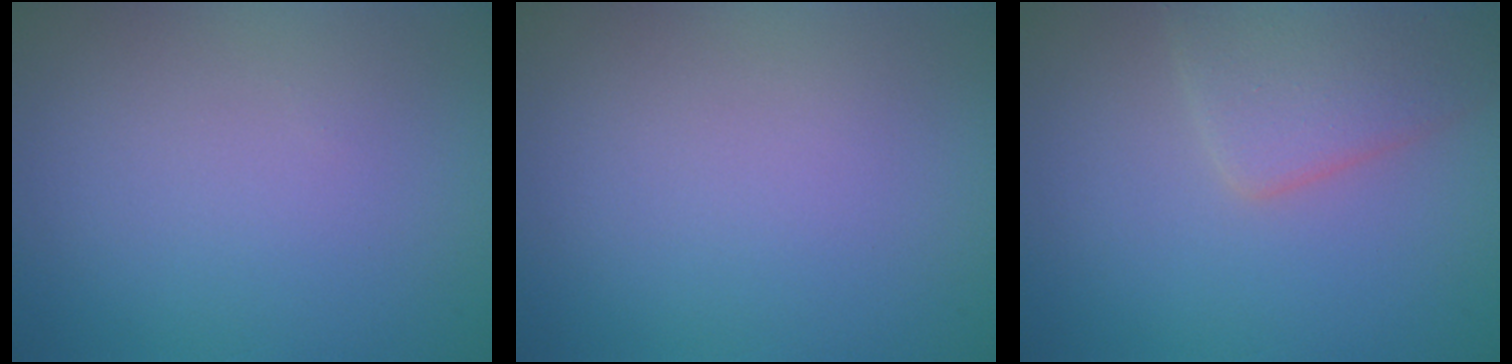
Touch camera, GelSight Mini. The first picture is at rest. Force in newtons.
{"total": 0.0}
{"total": 4.0, "press": 4.0, "slide": 0.3}